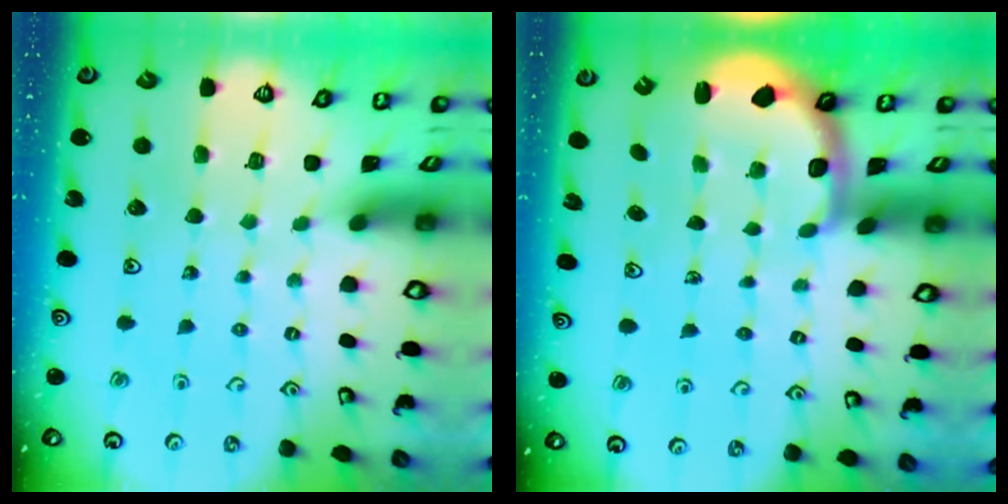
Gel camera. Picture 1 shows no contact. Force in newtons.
{"total": 2.2, "press": 1.7, "slide": 1.4}